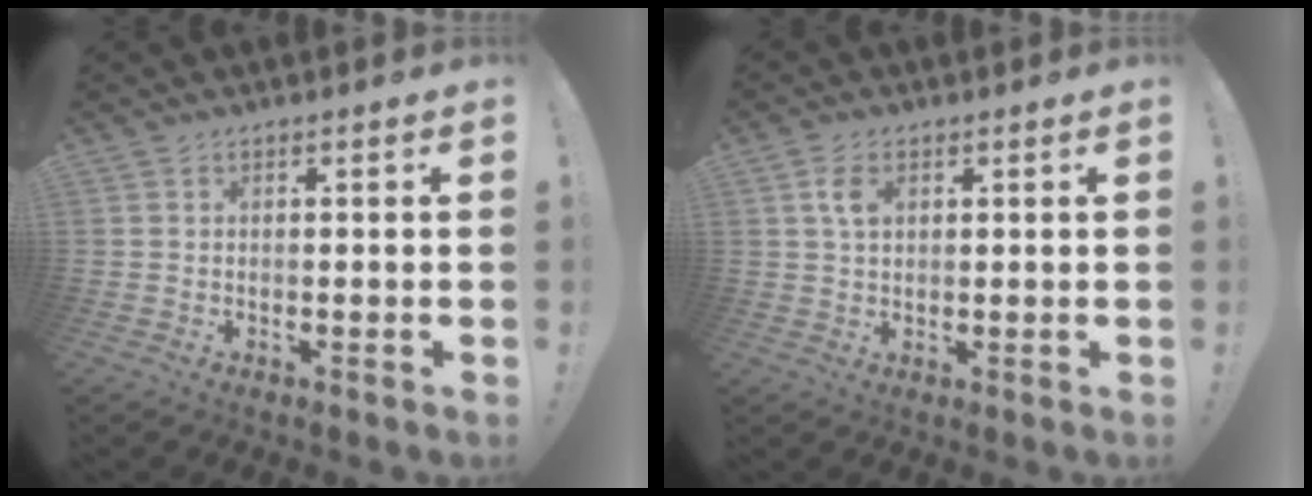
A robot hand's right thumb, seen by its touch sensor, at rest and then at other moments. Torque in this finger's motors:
{"motor_torque": [0.01, 0.06, 0.02, 0.16, 0.01]}